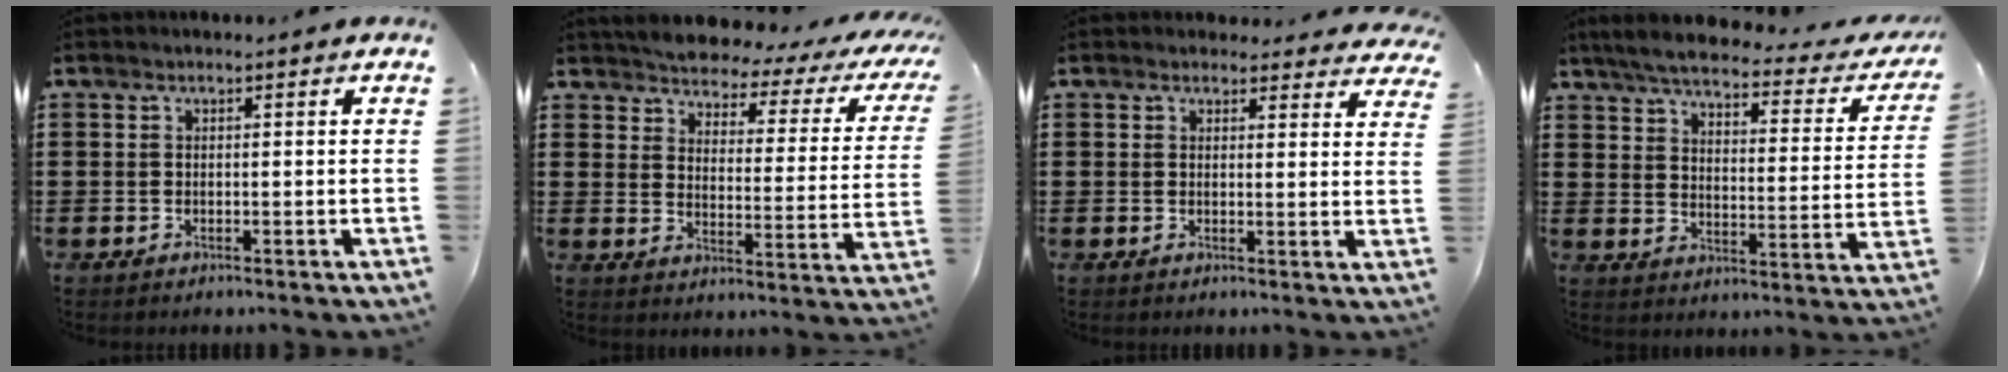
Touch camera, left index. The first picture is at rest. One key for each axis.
{"total": 3.0, "fx": 2.9, "fy": 0.4, "fz": 0.7, "tx": -0.039, "ty": -0.030, "tz": 0.041}
{"total": 2.4, "fx": 2.3, "fy": 0.8, "fz": 0.3, "tx": -0.005, "ty": -0.007, "tz": 0.040}
{"total": 4.8, "fx": 4.3, "fy": 0.5, "fz": 2.2, "tx": -0.068, "ty": -0.026, "tz": 0.068}